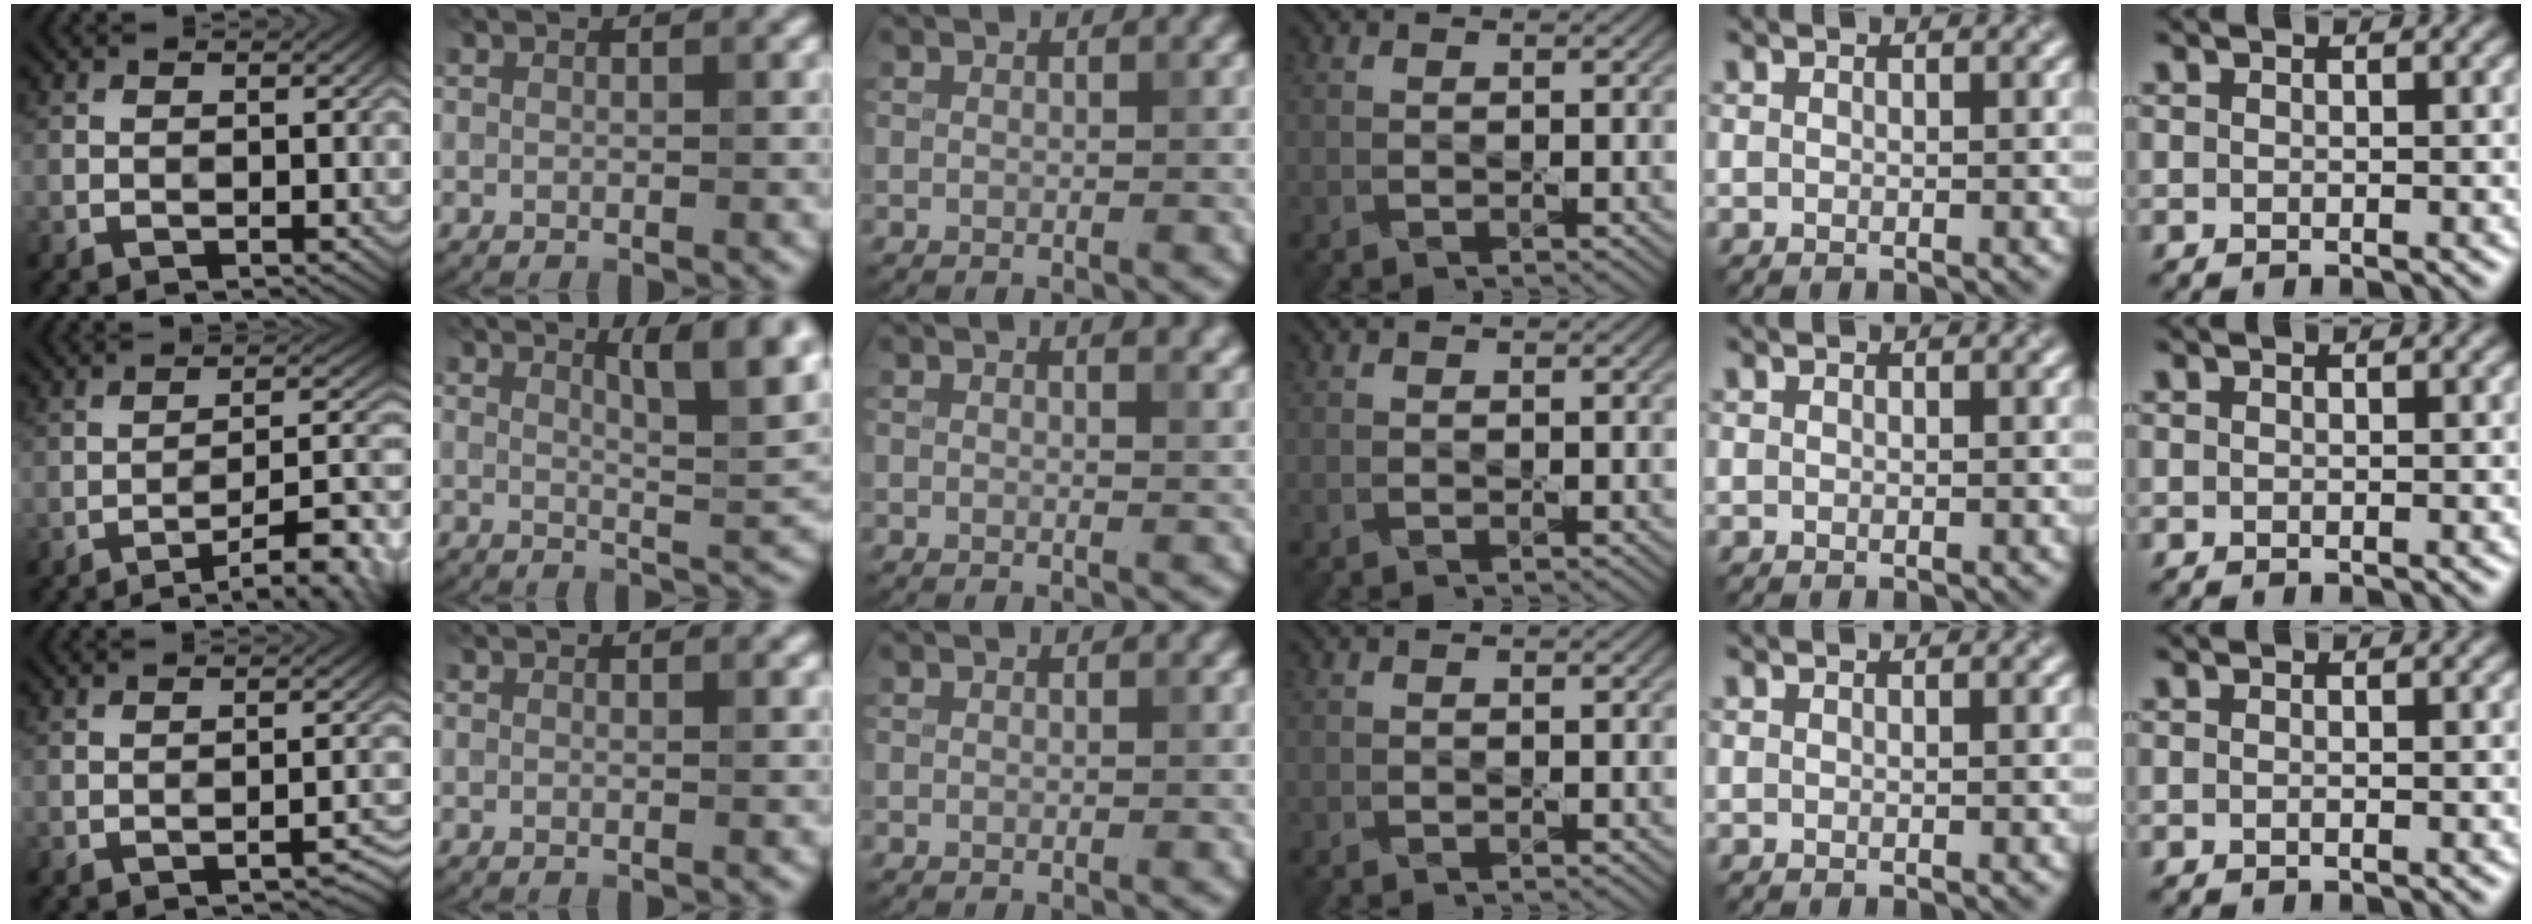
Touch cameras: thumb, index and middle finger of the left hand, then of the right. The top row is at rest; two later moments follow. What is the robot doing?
{"motion": "press", "object": "syringe"}